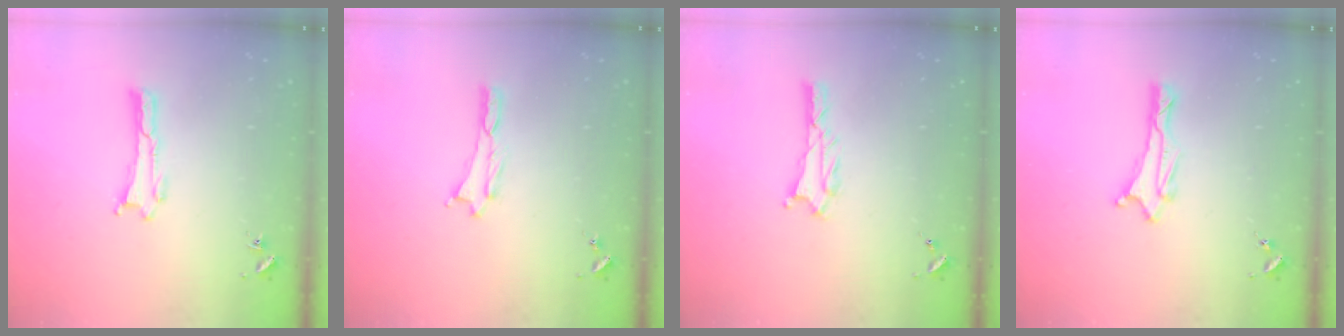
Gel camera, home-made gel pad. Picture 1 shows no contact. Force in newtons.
{"total": 0.0}
{"total": 0.7, "press": 0.7, "slide": 0.1}
{"total": 1.5, "press": 1.5, "slide": 0.2}